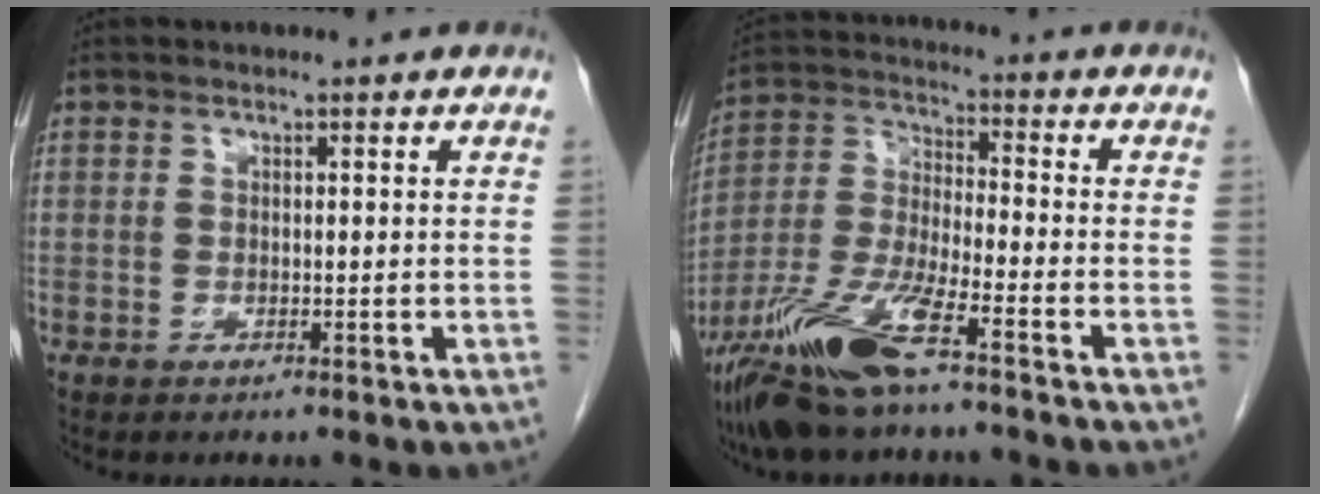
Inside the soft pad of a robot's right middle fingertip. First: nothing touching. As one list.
[{"total": 13.1, "force": [-9.0, 1.7, 9.3], "torque": [-0.200, -0.018, -0.171]}]